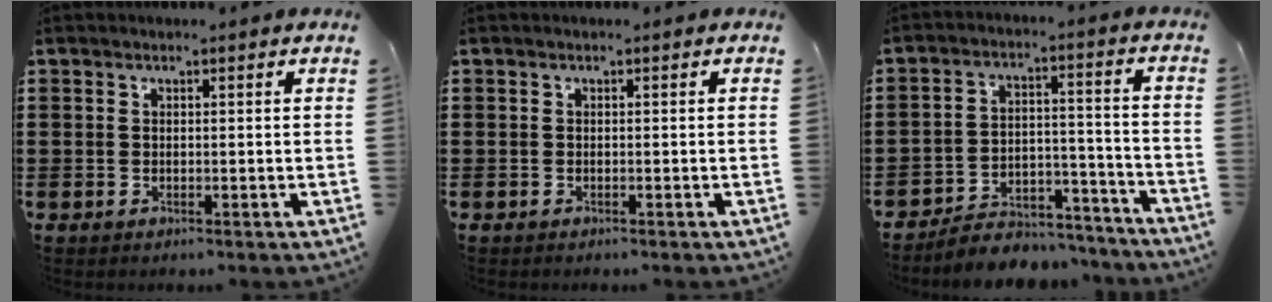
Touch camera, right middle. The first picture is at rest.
{"total": 0.0}
{"total": 6.2, "force": [-5.9, 1.8, 0.7], "torque": [-0.008, 0.023, -0.118]}